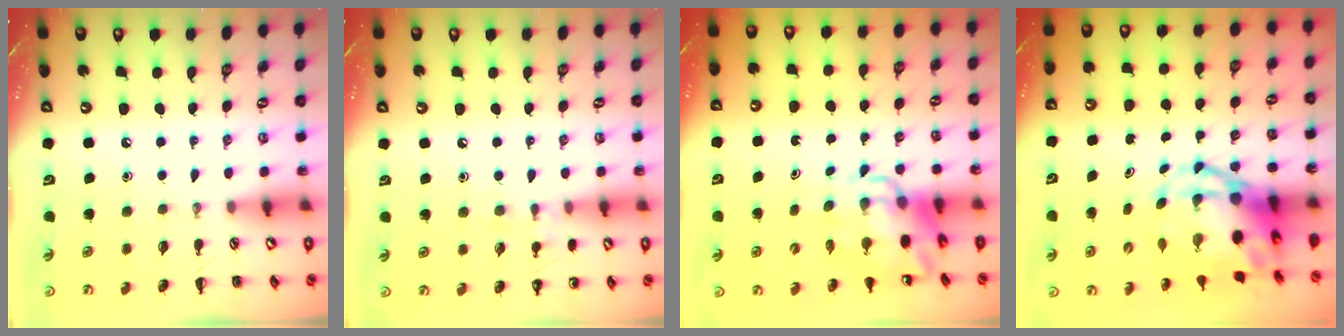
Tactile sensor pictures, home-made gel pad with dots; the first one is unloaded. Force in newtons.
{"total": 7.0, "press": 6.7, "slide": 1.9}
{"total": 9.8, "press": 9.4, "slide": 2.9}
{"total": 9.2, "press": 8.8, "slide": 2.6}